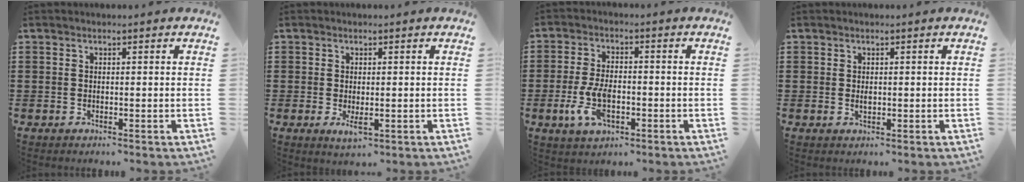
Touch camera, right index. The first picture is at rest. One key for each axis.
{"total": 2.4, "fx": -0.4, "fy": 0.8, "fz": 2.2, "tx": -0.046, "ty": -0.005, "tz": -0.007}
{"total": 6.9, "fx": -1.9, "fy": 3.2, "fz": 5.7, "tx": -0.140, "ty": -0.007, "tz": -0.041}
{"total": 1.0, "fx": 0.1, "fy": 0.4, "fz": 0.9, "tx": -0.018, "ty": 0.002, "tz": 0.002}